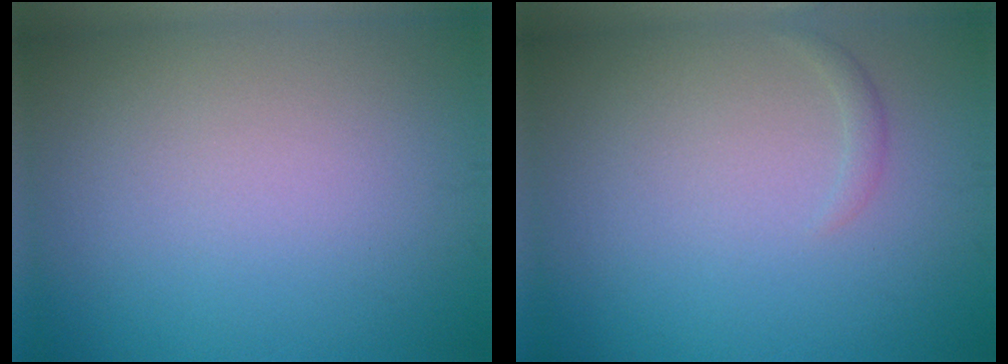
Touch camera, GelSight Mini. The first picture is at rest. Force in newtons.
{"total": 0.7, "press": 0.7, "slide": 0.0}